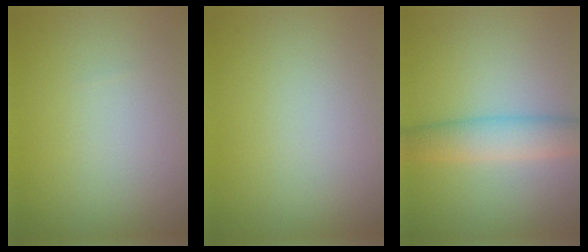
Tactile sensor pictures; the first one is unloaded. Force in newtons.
{"total": 0.0}
{"total": 4.0, "press": 4.0, "slide": 0.0}